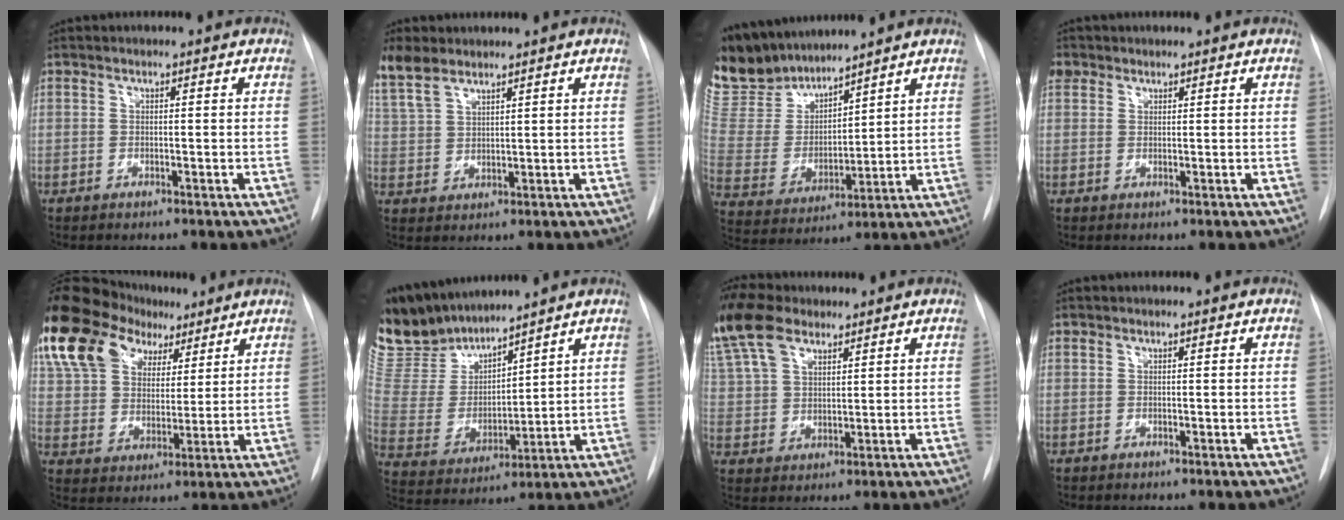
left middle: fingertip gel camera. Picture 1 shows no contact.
{"total": 7.1, "force": [5.7, 2.8, 3.1], "torque": [-0.075, 0.013, 0.126]}
{"total": 13.4, "force": [12.5, 3.6, 3.3], "torque": [-0.083, 0.008, 0.263]}
{"total": 3.9, "force": [2.1, 3.1, 0.9], "torque": [-0.020, 0.018, 0.042]}
{"total": 24.3, "force": [14.9, 15.0, 12.0], "torque": [-0.289, 0.085, 0.270]}
{"total": 14.4, "force": [13.3, 3.6, 4.2], "torque": [-0.100, 0.004, 0.278]}
{"total": 14.0, "force": [9.9, 6.9, 7.1], "torque": [-0.178, 0.031, 0.193]}
{"total": 0.0}